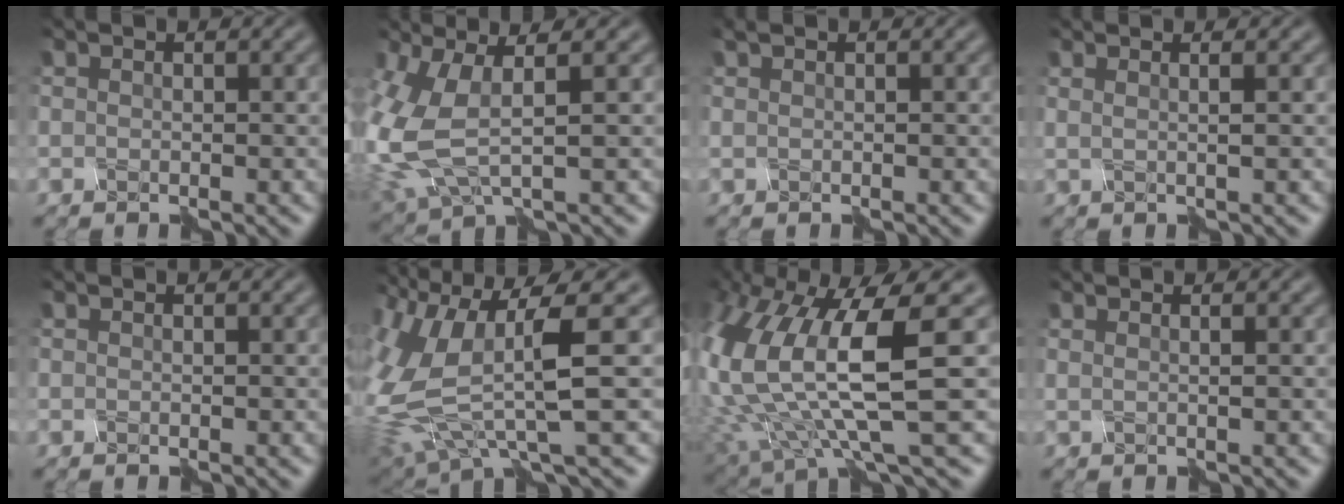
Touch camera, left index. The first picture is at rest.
{"total": 7.6, "force": [-0.9, 3.9, 6.5], "torque": [-0.180, -0.014, -0.009]}
{"total": 1.1, "force": [0.8, 0.2, 0.7], "torque": [-0.016, 0.006, 0.013]}
{"total": 2.8, "force": [1.2, 1.4, 2.1], "torque": [-0.007, 0.023, -0.021]}
{"total": 0.0}
{"total": 10.6, "force": [-0.6, 3.9, 9.9], "torque": [-0.233, -0.019, -0.008]}
{"total": 12.4, "force": [1.9, 4.2, 11.5], "torque": [-0.245, -0.007, 0.045]}
{"total": 2.1, "force": [0.9, 1.1, 1.5], "torque": [0.001, 0.016, -0.021]}